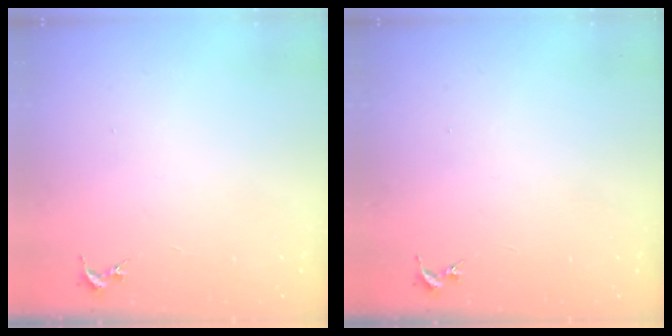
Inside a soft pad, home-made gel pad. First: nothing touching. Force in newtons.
{"total": 0.0}